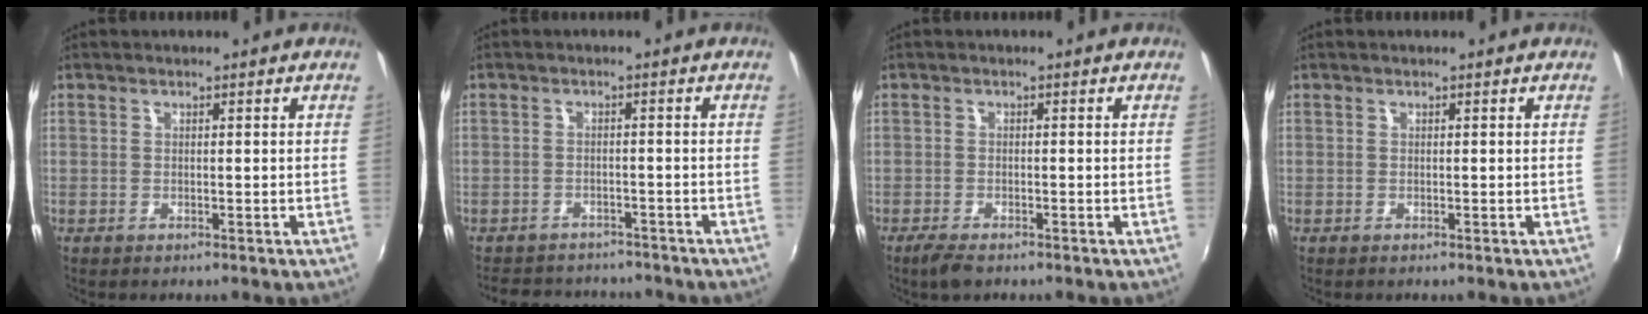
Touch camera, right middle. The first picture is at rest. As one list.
[{"total": 10.0, "force": [-8.7, 4.1, 2.7], "torque": [-0.068, 0.008, -0.121]}, {"total": 3.3, "force": [-2.4, 1.0, 2.0], "torque": [-0.050, -0.011, -0.045]}, {"total": 0.0}]